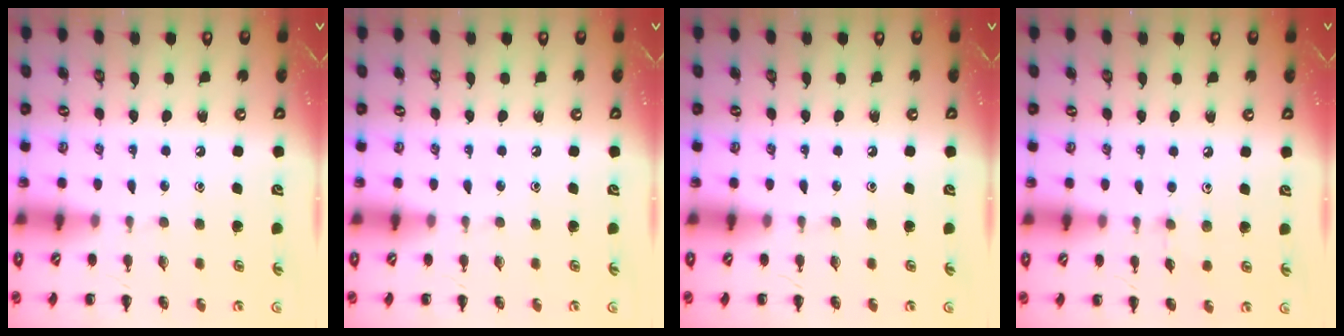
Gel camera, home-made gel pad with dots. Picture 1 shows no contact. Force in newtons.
{"total": 0.0}
{"total": 0.0}
{"total": 4.2, "press": 3.8, "slide": 1.7}